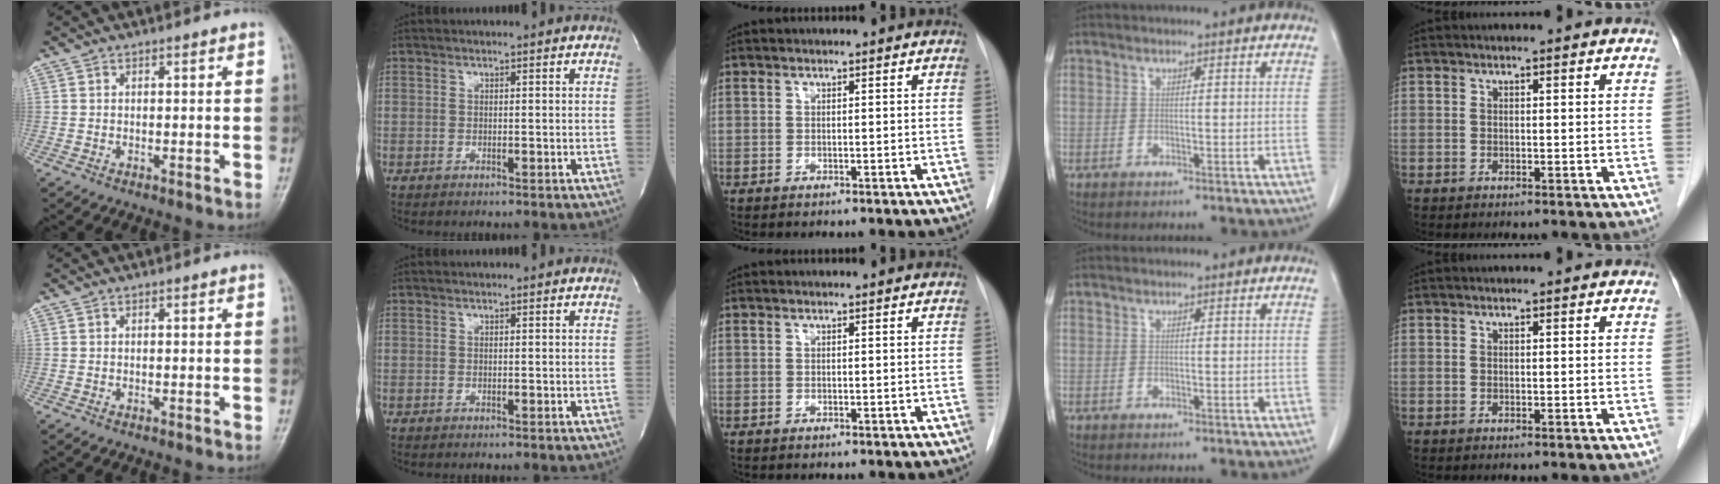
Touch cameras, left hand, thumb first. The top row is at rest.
{}